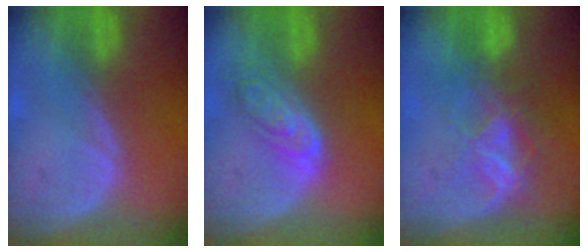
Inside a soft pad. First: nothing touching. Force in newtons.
{"total": 6.2, "press": 5.6, "slide": 2.7}
{"total": 6.8, "press": 5.9, "slide": 3.4}